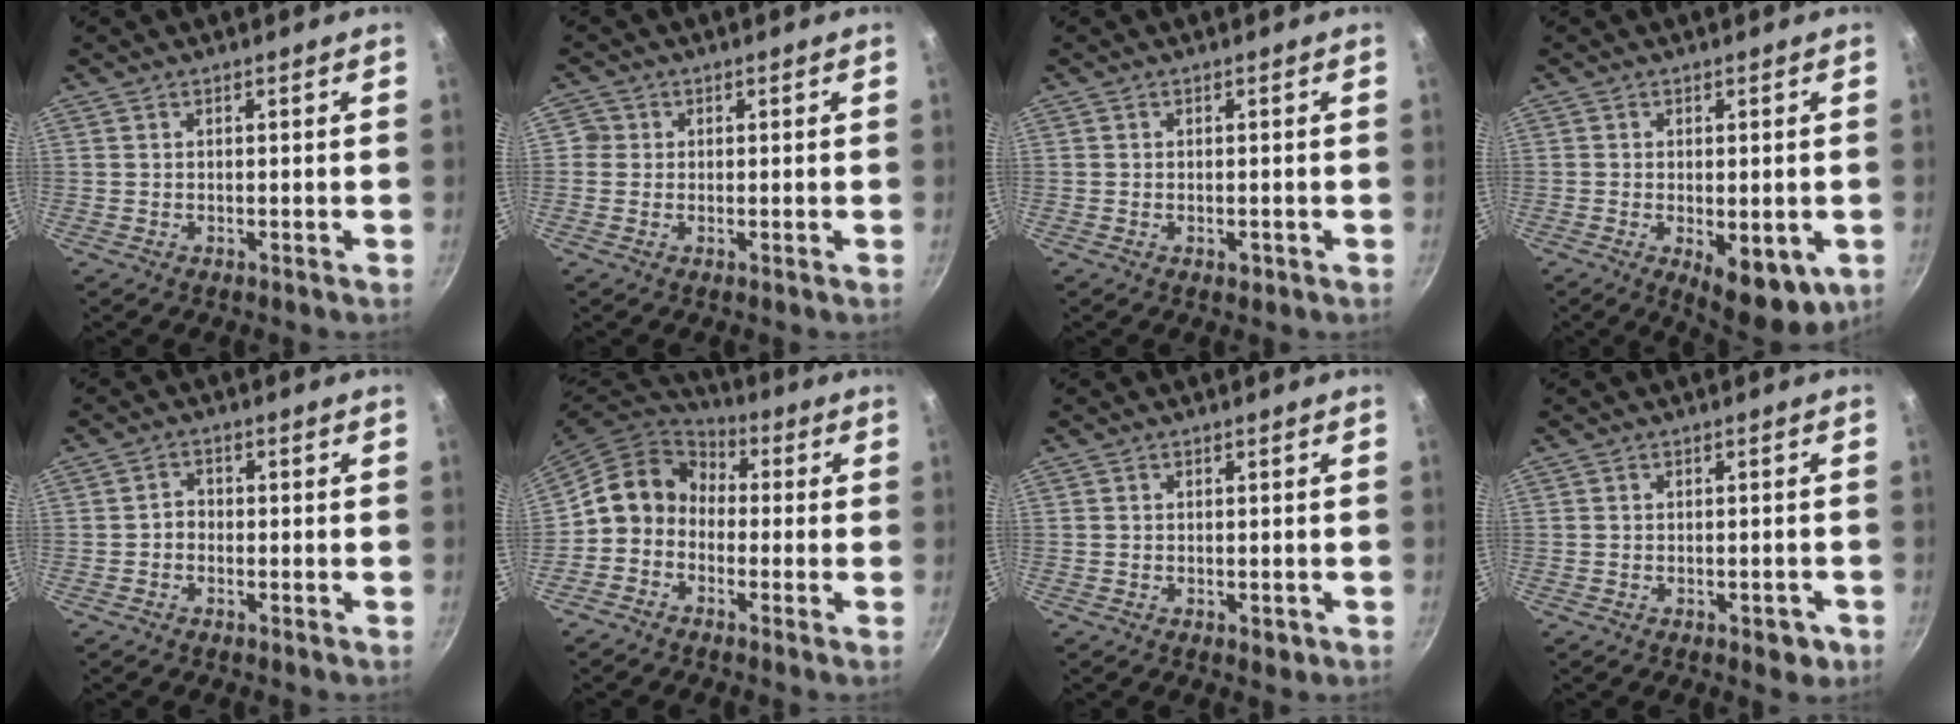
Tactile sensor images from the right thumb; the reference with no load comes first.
{"total": 2.0, "force": [0.0, 2.0, 0.3], "torque": [0.012, 0.004, -0.006]}
{"total": 1.4, "force": [-0.6, 0.8, 1.0], "torque": [-0.014, 0.001, -0.011]}
{"total": 10.4, "force": [-2.9, 4.7, 8.8], "torque": [-0.102, -0.007, -0.026]}
{"total": 2.0, "force": [-0.9, 1.5, 0.9], "torque": [-0.007, 0.014, -0.021]}
{"total": 10.3, "force": [-1.2, 8.8, 5.2], "torque": [-0.065, 0.042, -0.050]}
{"total": 1.7, "force": [-0.6, 1.1, 1.1], "torque": [-0.015, -0.001, -0.010]}
{"total": 3.6, "force": [-1.7, 2.0, 2.5], "torque": [-0.014, 0.016, -0.014]}